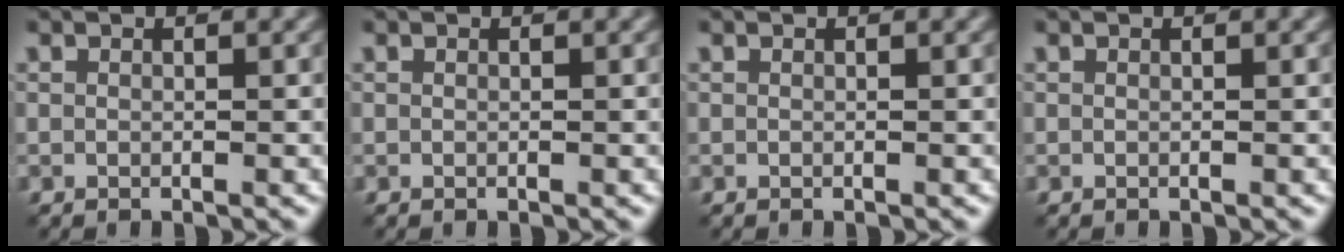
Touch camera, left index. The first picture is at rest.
{"total": 0.0}
{"total": 0.0}
{"total": 0.0}